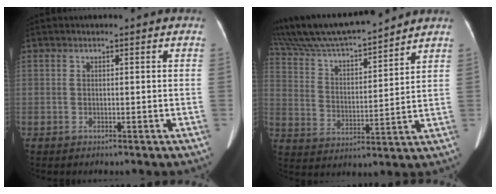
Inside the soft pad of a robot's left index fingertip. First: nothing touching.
{"total": 17.8, "force": [16.1, 1.7, 7.3], "torque": [-0.139, 0.020, 0.285]}